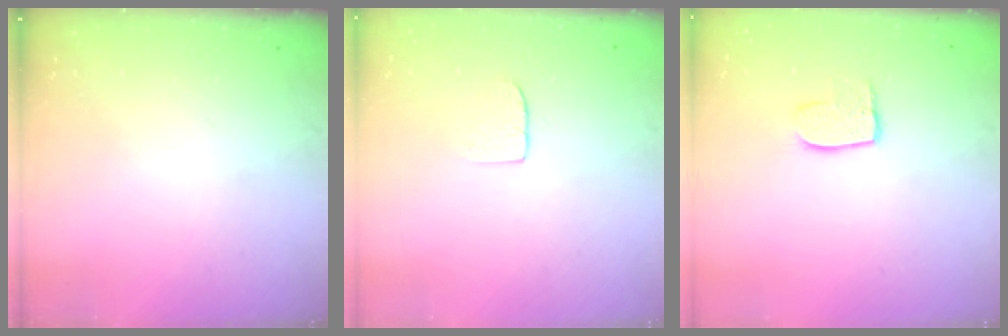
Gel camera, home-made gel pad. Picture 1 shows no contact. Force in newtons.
{"total": 3.7, "press": 3.7, "slide": 0.2}
{"total": 6.9, "press": 6.9, "slide": 0.6}